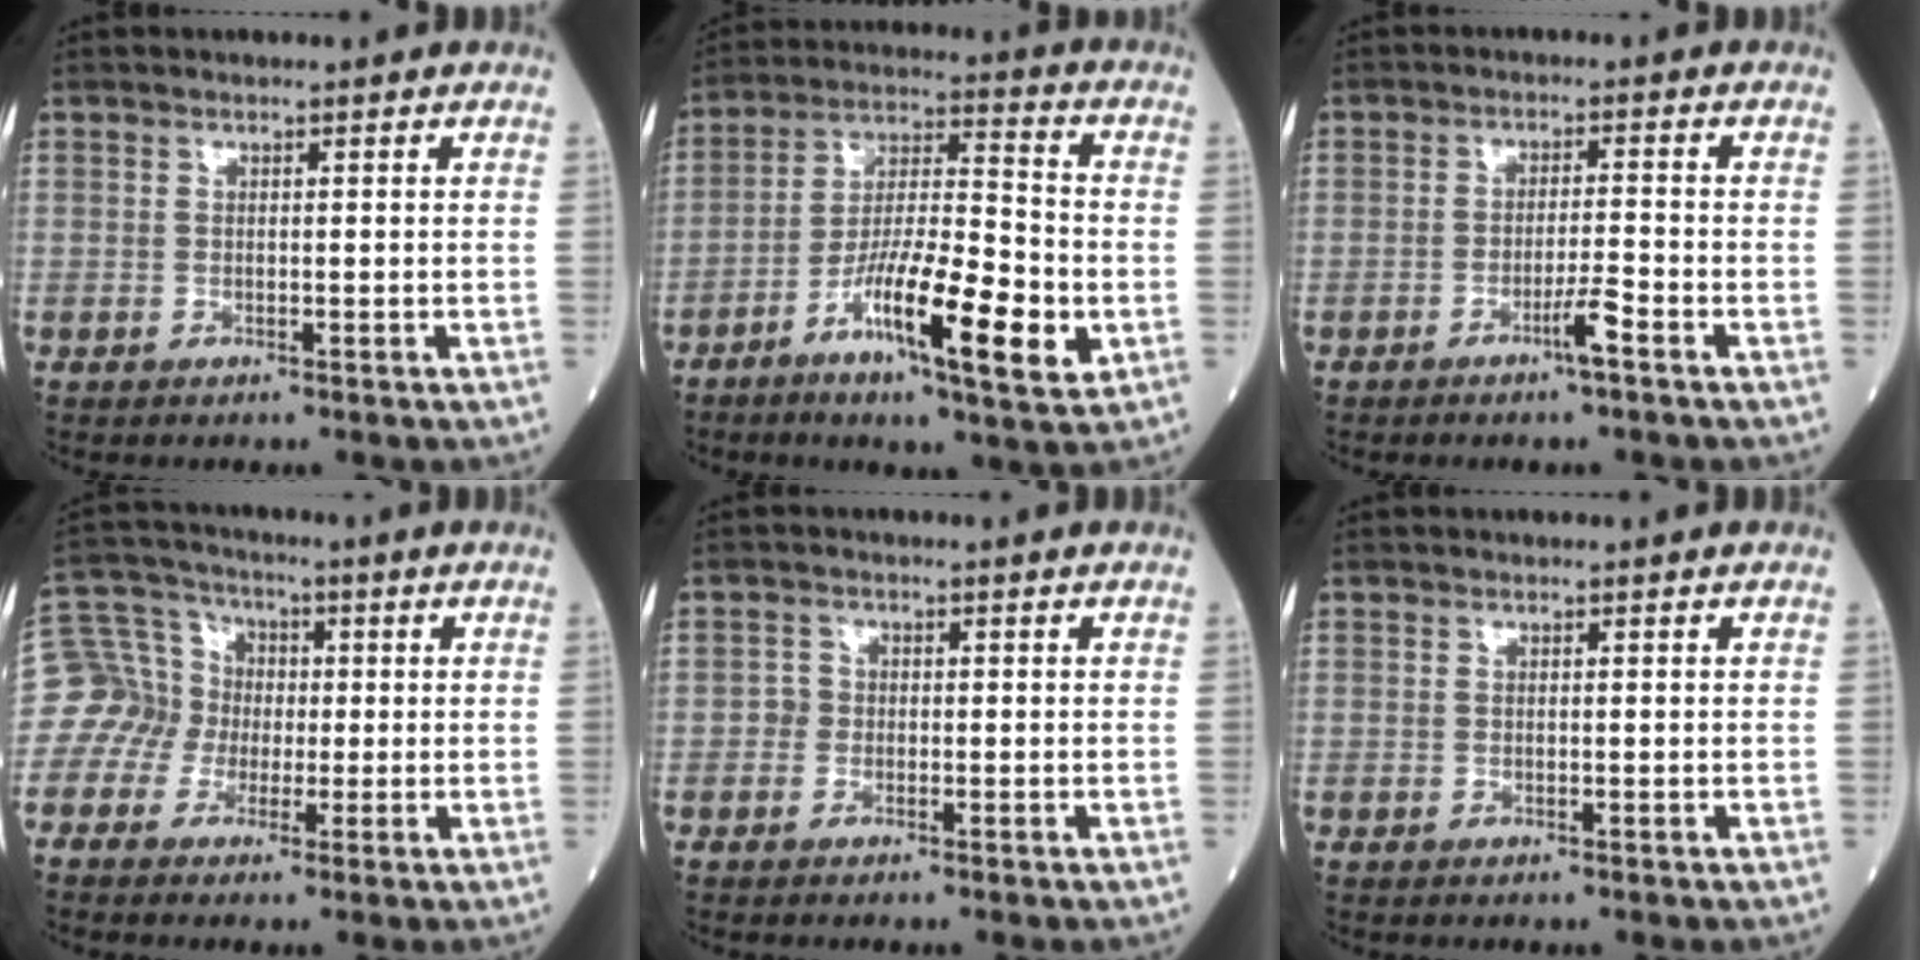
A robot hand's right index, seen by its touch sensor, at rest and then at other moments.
{"total": 15.1, "force": [-5.7, 2.3, 13.8], "torque": [-0.246, -0.011, -0.098]}
{"total": 3.4, "force": [-2.1, -0.3, 2.7], "torque": [-0.048, -0.003, -0.039]}
{"total": 8.1, "force": [-1.5, 7.9, 0.8], "torque": [-0.027, 0.036, -0.027]}
{"total": 1.2, "force": [-0.6, 1.1, 0.2], "torque": [0.005, 0.007, -0.016]}
{"total": 0.0}